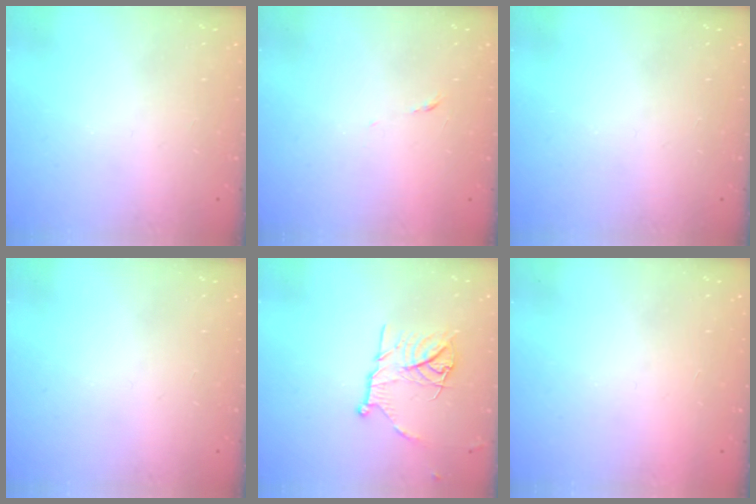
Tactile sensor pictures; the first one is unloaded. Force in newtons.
{"total": 3.9, "press": 3.8, "slide": 0.9}
{"total": 0.0}
{"total": 0.0}
{"total": 12.8, "press": 12.8, "slide": 1.1}
{"total": 1.5, "press": 1.5, "slide": 0.1}